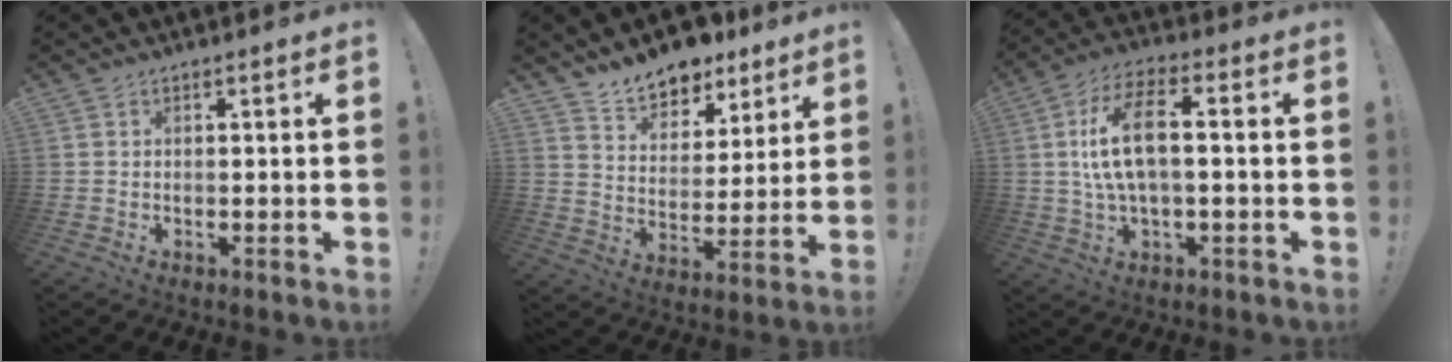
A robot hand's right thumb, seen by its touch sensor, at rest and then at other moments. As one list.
[{"total": 10.8, "force": [9.4, 5.0, 1.8], "torque": [-0.042, -0.073, 0.178]}, {"total": 12.7, "force": [1.0, 5.5, 11.3], "torque": [-0.217, 0.010, 0.018]}]